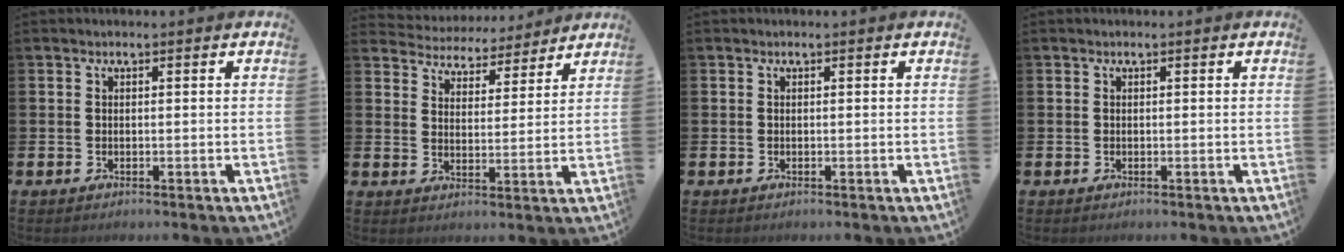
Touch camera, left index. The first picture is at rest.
{"total": 4.3, "force": [4.1, 1.3, -0.4], "torque": [-0.012, -0.037, 0.068]}
{"total": 0.0}
{"total": 0.0}